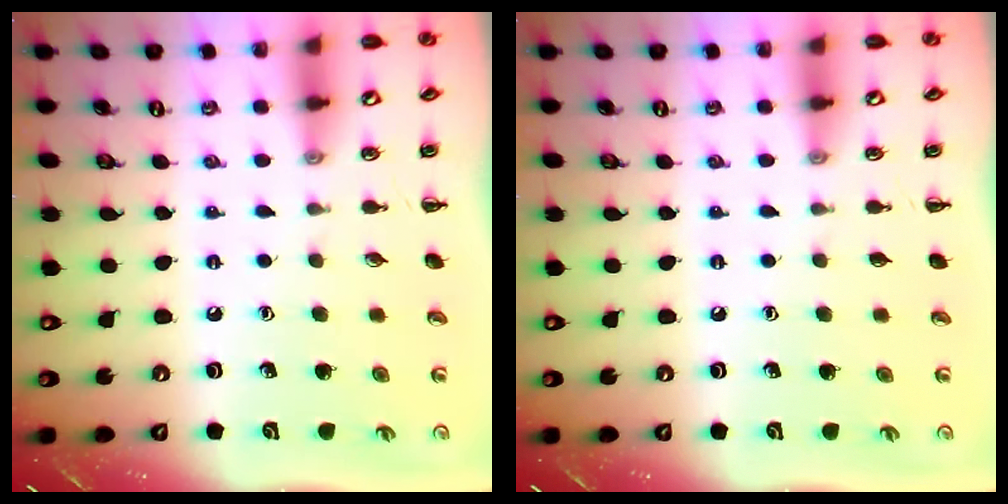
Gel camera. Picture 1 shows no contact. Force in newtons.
{"total": 0.0}